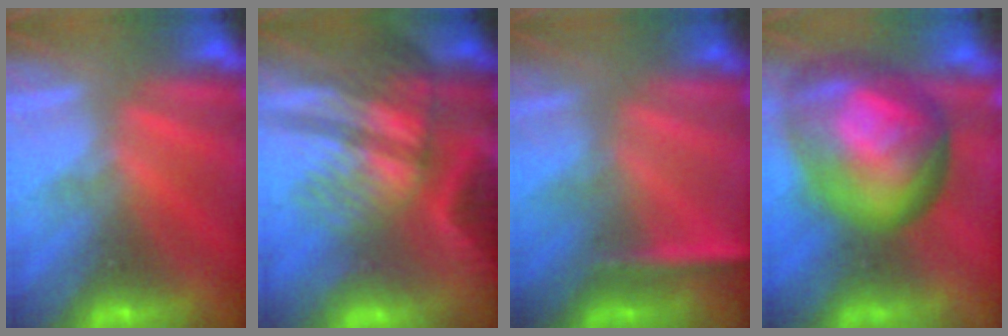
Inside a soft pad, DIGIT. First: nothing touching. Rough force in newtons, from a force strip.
{"total": 9.1}
{"total": 3.0}
{"total": 9.6}